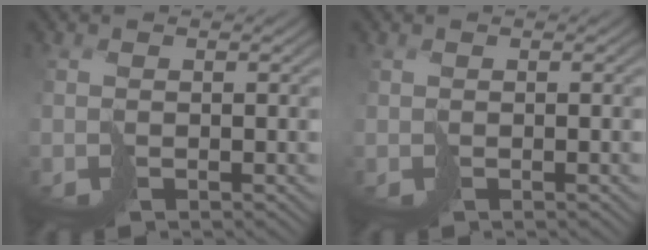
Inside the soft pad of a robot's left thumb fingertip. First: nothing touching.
{"total": 1.2, "force": [0.0, 0.2, 1.2], "torque": [-0.018, 0.001, 0.000]}